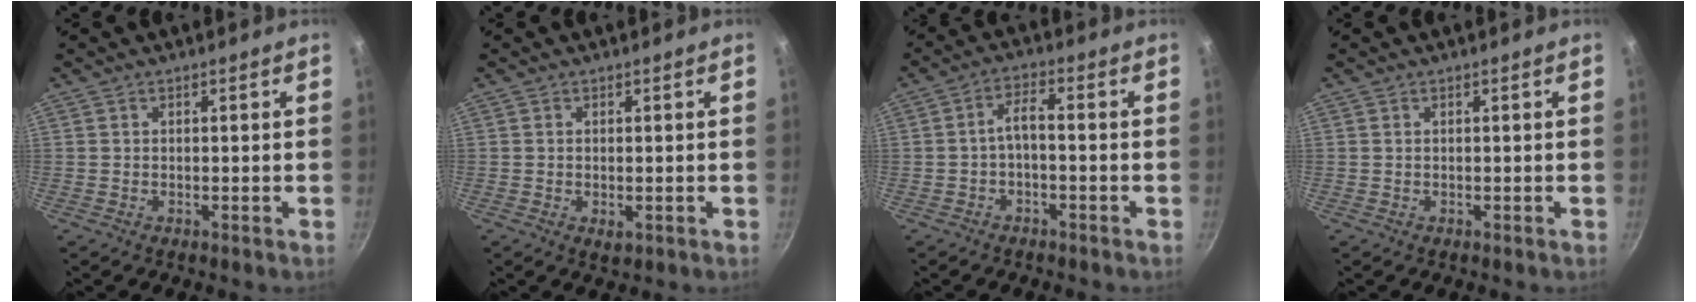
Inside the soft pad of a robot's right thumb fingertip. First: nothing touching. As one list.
[{"total": 1.9, "force": [-0.3, 1.0, 1.6], "torque": [-0.026, -0.006, -0.003]}, {"total": 3.7, "force": [-1.5, 1.3, 3.1], "torque": [-0.063, 0.030, -0.028]}, {"total": 0.0}]